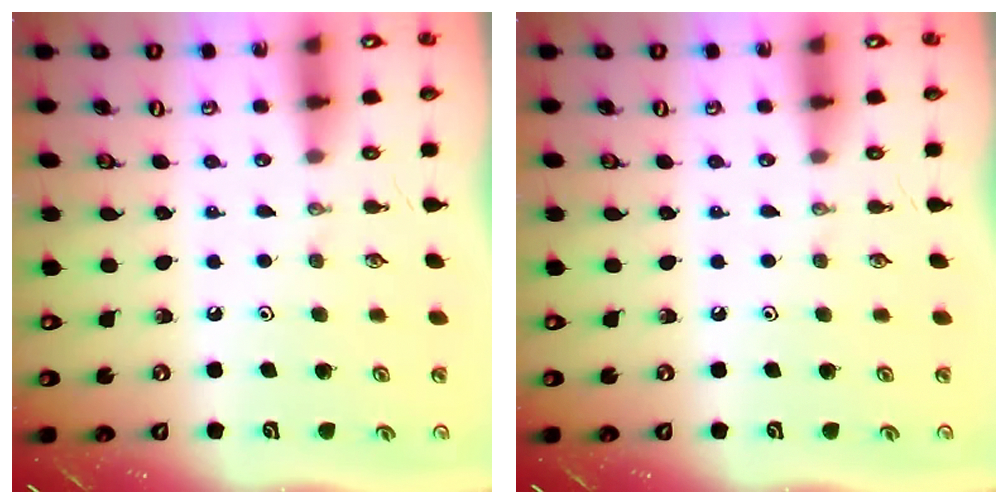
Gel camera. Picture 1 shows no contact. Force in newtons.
{"total": 0.0}